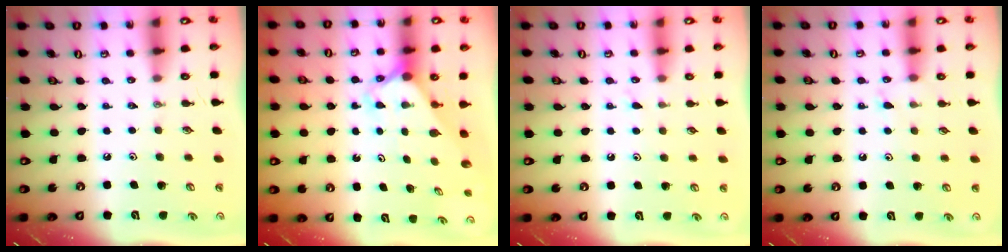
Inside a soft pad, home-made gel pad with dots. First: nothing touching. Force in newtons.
{"total": 2.3, "press": 2.3, "slide": 0.2}
{"total": 5.4, "press": 5.4, "slide": 0.7}
{"total": 5.5, "press": 5.5, "slide": 0.7}